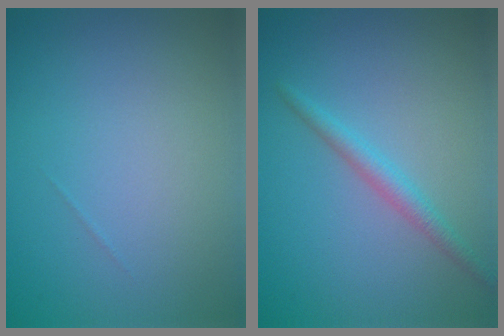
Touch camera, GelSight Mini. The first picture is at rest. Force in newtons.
{"total": 1.9, "press": 1.9, "slide": 0.1}